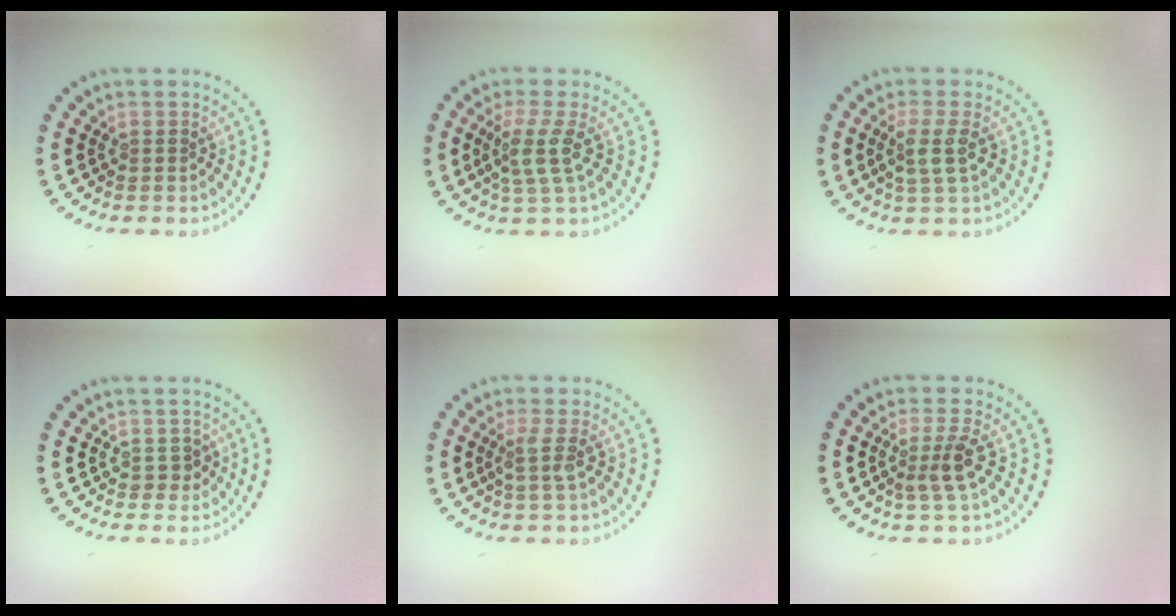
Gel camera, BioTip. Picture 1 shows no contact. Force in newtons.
{"total": 2.8, "press": 2.1, "slide": 1.8}
{"total": 2.3, "press": 2.0, "slide": 1.2}
{"total": 1.1, "press": 1.0, "slide": 0.5}
{"total": 1.8, "press": 1.2, "slide": 1.3}
{"total": 2.3, "press": 1.8, "slide": 1.5}